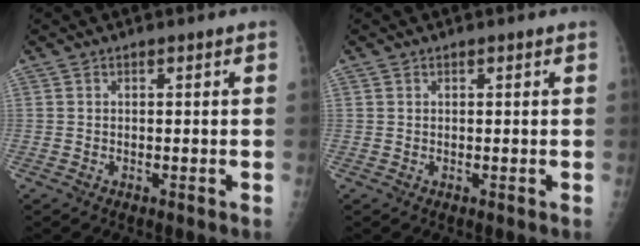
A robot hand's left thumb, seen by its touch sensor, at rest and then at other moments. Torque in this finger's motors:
{"motor_torque": [-0.20, -0.05, -0.08, -0.08, 0.02]}